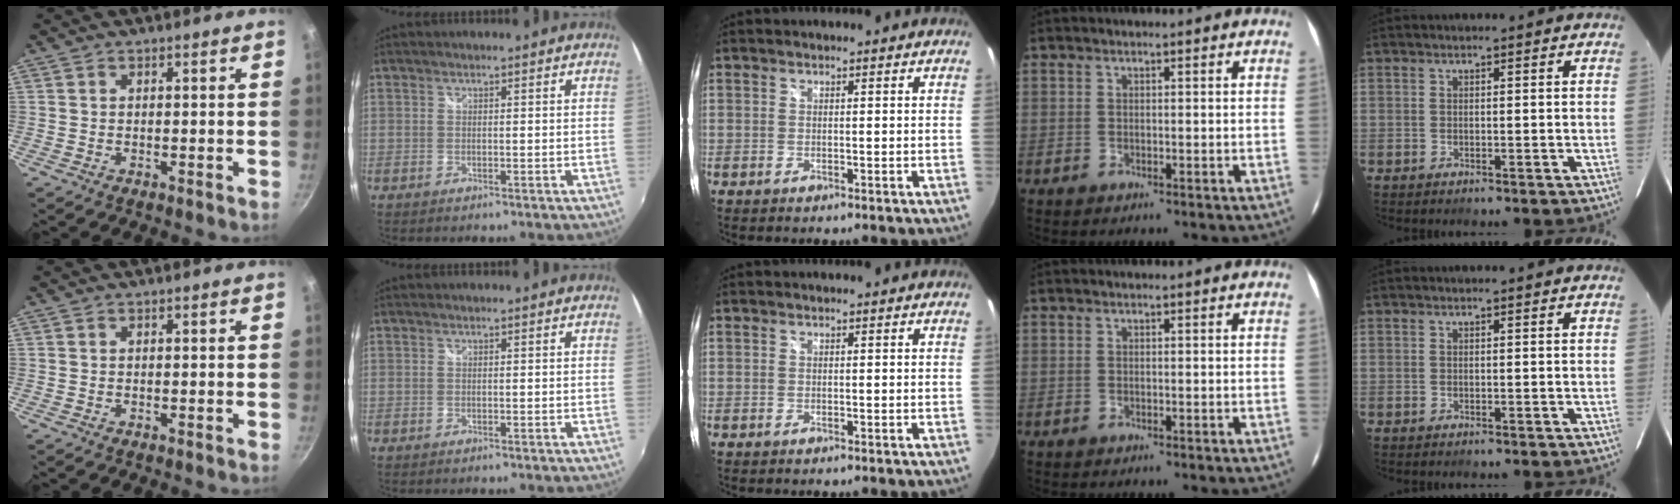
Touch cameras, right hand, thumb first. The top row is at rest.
{}